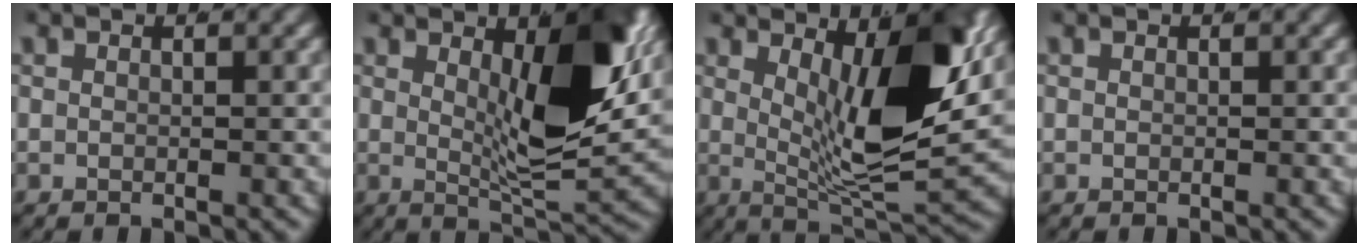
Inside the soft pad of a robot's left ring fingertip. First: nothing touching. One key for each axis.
{"total": 8.9, "fx": 2.6, "fy": 2.3, "fz": 8.2, "tx": -0.116, "ty": -0.017, "tz": 0.050}
{"total": 10.3, "fx": 2.7, "fy": 3.0, "fz": 9.5, "tx": -0.134, "ty": -0.019, "tz": 0.049}
{"total": 0.0}